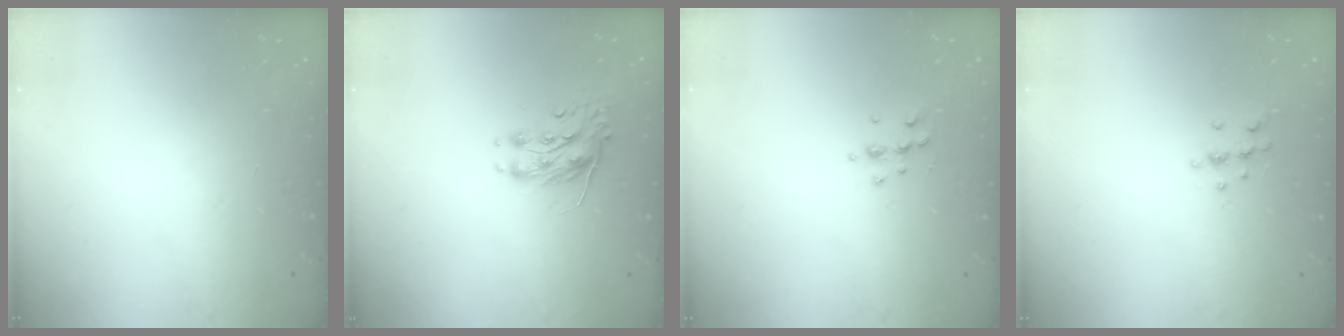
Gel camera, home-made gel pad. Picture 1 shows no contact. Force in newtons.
{"total": 8.0, "press": 8.0, "slide": 0.4}
{"total": 6.3, "press": 6.2, "slide": 1.0}
{"total": 7.0, "press": 7.0, "slide": 0.6}